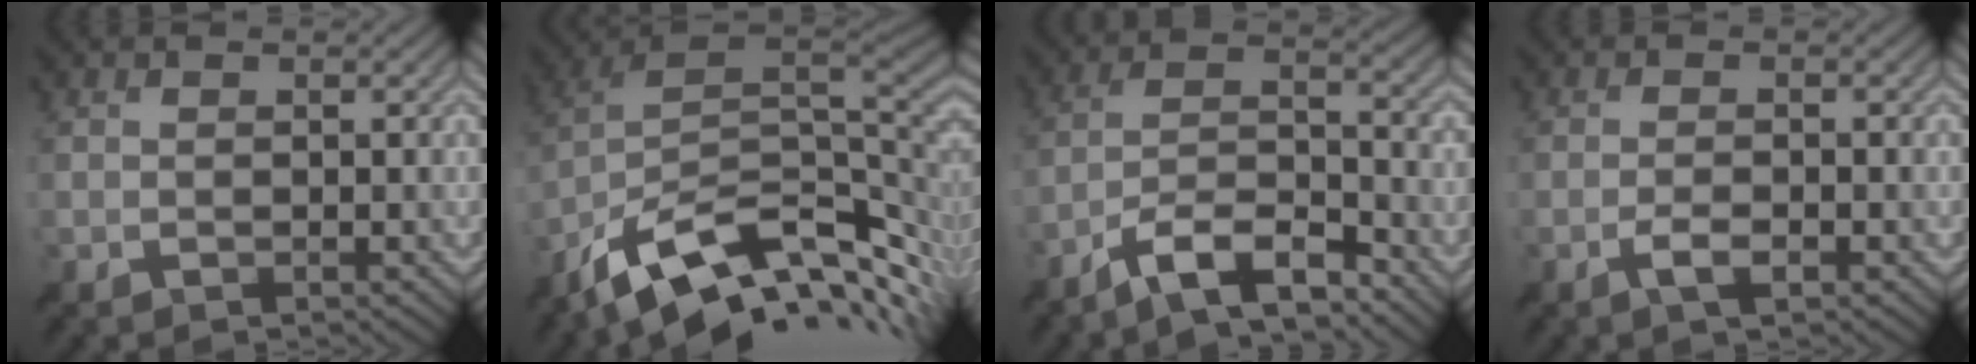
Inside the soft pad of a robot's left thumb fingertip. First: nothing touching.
{"total": 14.1, "force": [-6.0, 6.7, 10.8], "torque": [-0.226, -0.001, -0.107]}
{"total": 9.8, "force": [-7.4, 2.4, 5.9], "torque": [-0.100, 0.009, -0.142]}
{"total": 2.3, "force": [-1.2, 0.6, 1.9], "torque": [-0.033, 0.005, -0.025]}